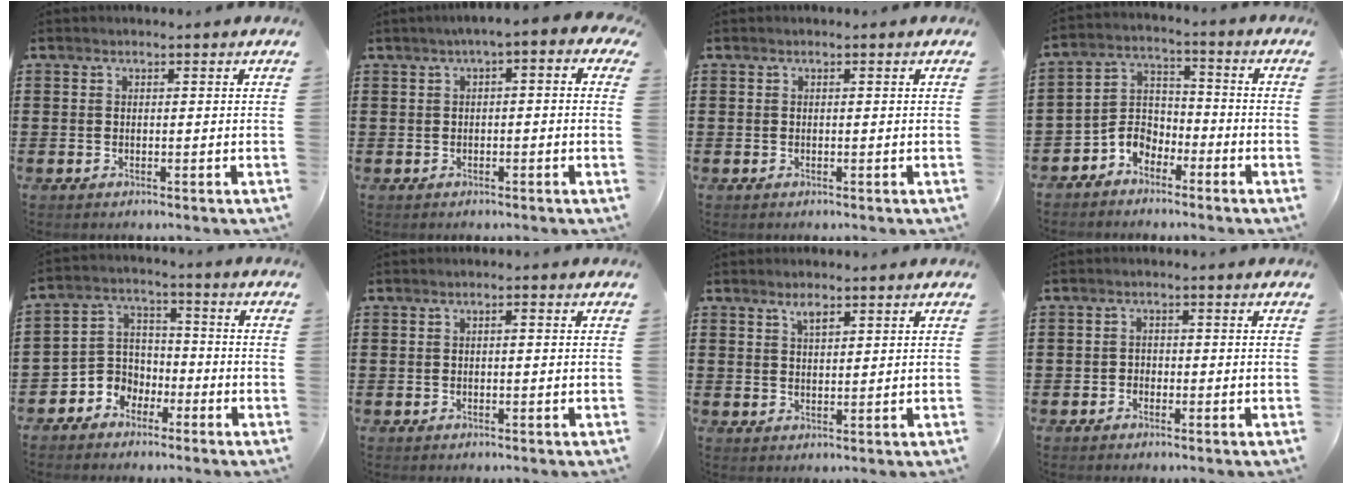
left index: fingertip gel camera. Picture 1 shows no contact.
{"total": 2.2, "force": [-0.8, 0.6, 2.0], "torque": [-0.037, 0.005, -0.021]}
{"total": 0.0}
{"total": 5.2, "force": [-3.9, 3.2, 1.4], "torque": [-0.046, 0.005, -0.084]}
{"total": 5.1, "force": [-3.2, 3.9, 0.3], "torque": [-0.032, 0.002, -0.070]}
{"total": 0.8, "force": [0.0, 0.2, 0.8], "torque": [-0.014, -0.002, 0.000]}
{"total": 2.1, "force": [1.7, 0.7, 1.1], "torque": [-0.025, 0.003, 0.031]}
{"total": 1.2, "force": [-0.9, 0.7, 0.1], "torque": [-0.007, 0.002, -0.022]}